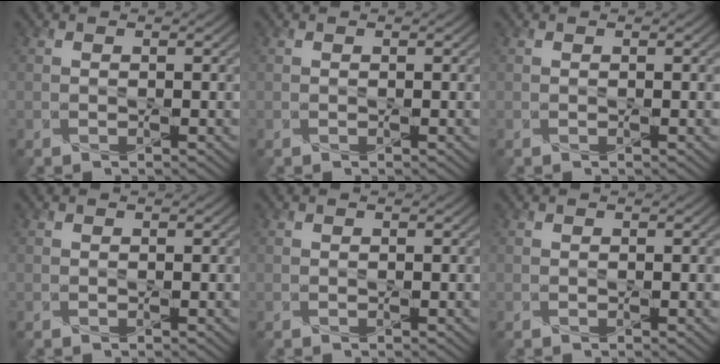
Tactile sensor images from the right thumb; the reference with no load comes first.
{"total": 0.0}
{"total": 0.0}
{"total": 0.0}
{"total": 0.0}
{"total": 0.0}